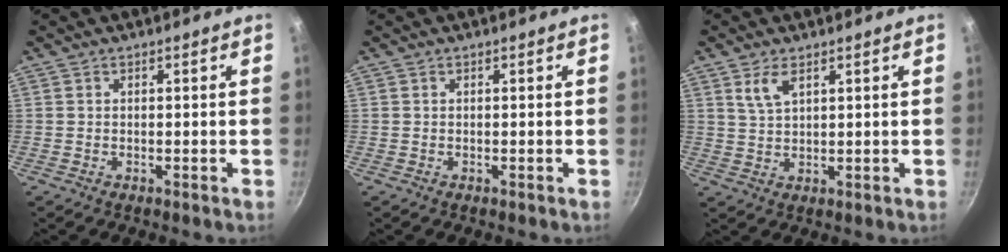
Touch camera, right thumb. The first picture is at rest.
{"total": 0.0}
{"total": 3.9, "force": [2.2, 1.7, 2.7], "torque": [-0.051, -0.009, 0.048]}